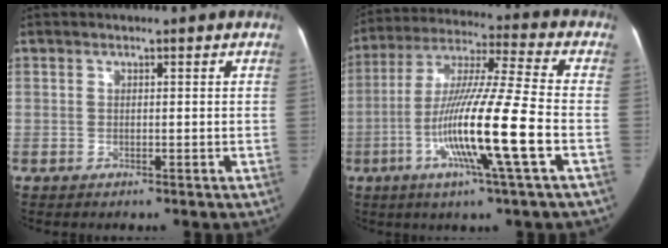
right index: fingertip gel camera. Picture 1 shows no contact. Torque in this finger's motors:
{"motor_torque": [1.86, -0.27, 1.05, 0.21]}